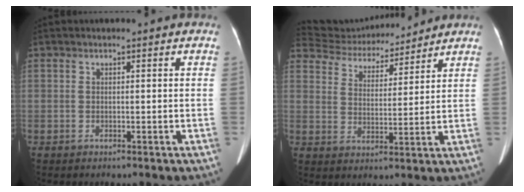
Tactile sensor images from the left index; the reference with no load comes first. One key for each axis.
{"total": 12.0, "fx": 11.5, "fy": 2.7, "fz": 2.2, "tx": -0.040, "ty": 0.010, "tz": 0.185}